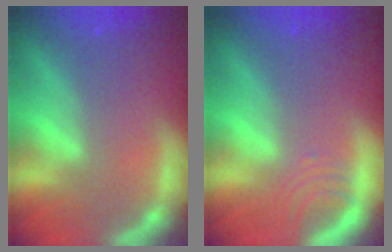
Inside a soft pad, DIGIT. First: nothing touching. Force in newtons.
{"total": 2.5}